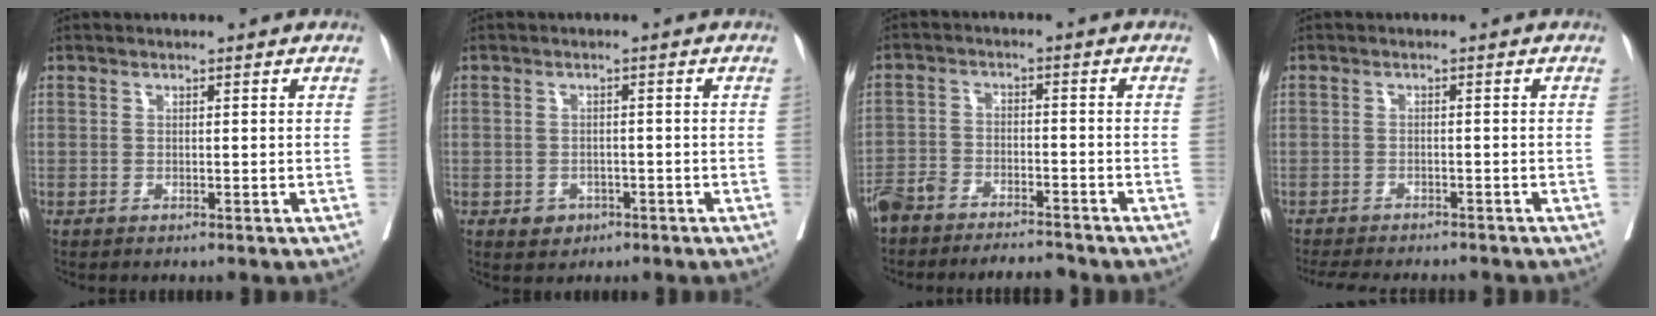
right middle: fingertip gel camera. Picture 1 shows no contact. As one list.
[{"total": 2.6, "force": [-1.2, 2.1, 0.9], "torque": [-0.008, 0.004, -0.010]}, {"total": 8.0, "force": [-7.4, 1.6, 2.6], "torque": [-0.043, 0.002, -0.124]}, {"total": 10.3, "force": [-9.2, 2.4, 3.9], "torque": [-0.065, -0.013, -0.121]}]